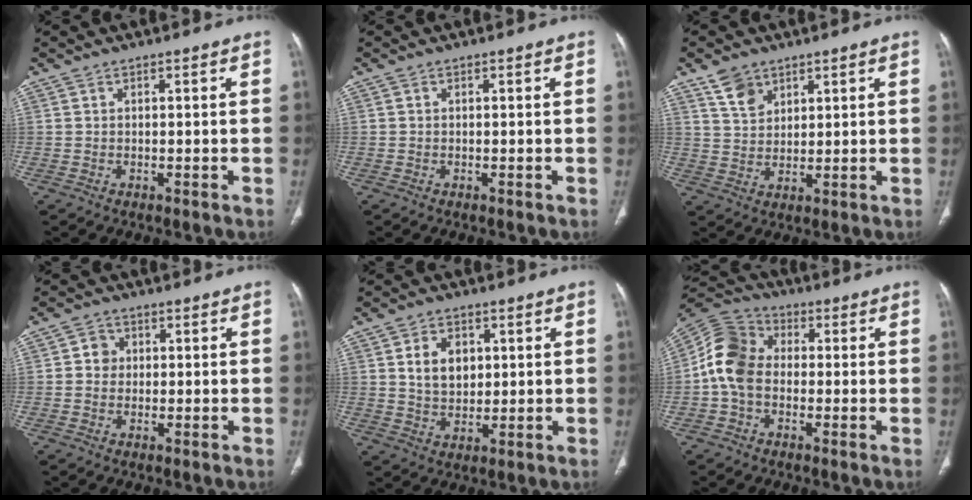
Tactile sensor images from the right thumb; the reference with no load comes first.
{"total": 0.0}
{"total": 5.5, "force": [3.7, 3.4, 2.2], "torque": [-0.023, -0.019, 0.077]}
{"total": 3.3, "force": [0.4, 3.1, 1.1], "torque": [0.004, 0.006, 0.003]}
{"total": 7.2, "force": [1.9, 5.2, 4.6], "torque": [-0.048, -0.012, 0.038]}
{"total": 9.1, "force": [-0.5, 7.4, 5.3], "torque": [-0.089, 0.030, -0.023]}